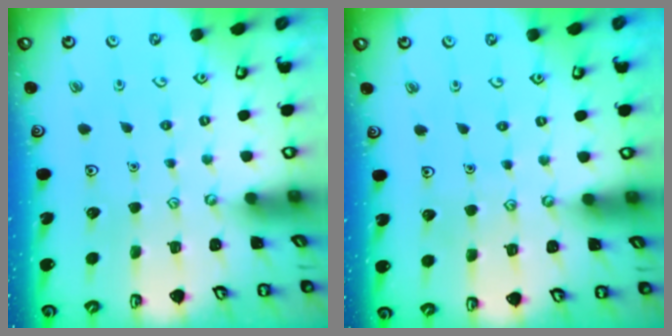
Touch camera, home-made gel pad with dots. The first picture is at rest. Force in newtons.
{"total": 4.5, "press": 4.5, "slide": 0.3}